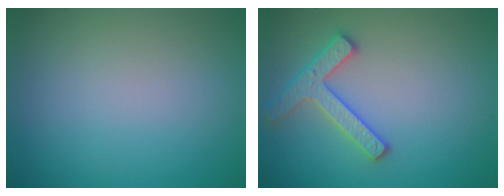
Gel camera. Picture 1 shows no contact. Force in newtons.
{"total": 2.8, "press": 2.8, "slide": 0.3}